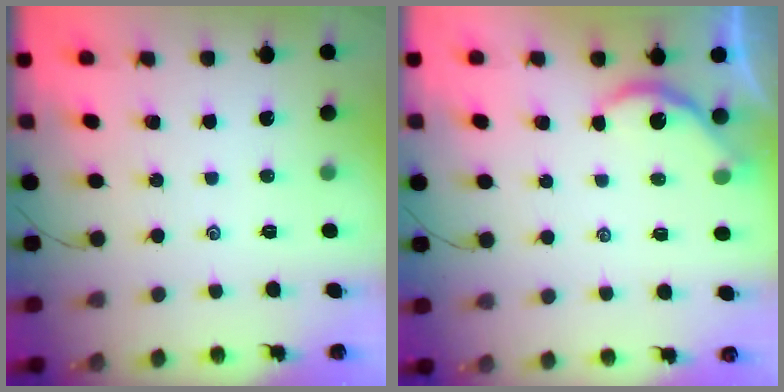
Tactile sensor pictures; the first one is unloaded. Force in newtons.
{"total": 3.3, "press": 3.3, "slide": 0.4}